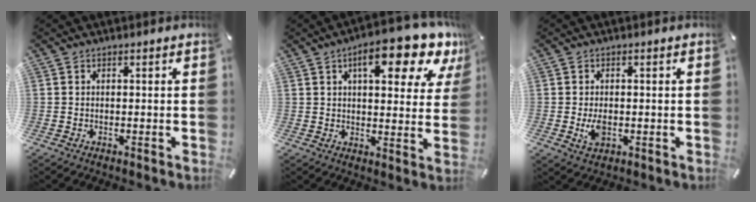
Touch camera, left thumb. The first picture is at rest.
{"total": 14.0, "force": [8.3, 5.0, 10.2], "torque": [-0.135, -0.042, 0.130]}
{"total": 3.9, "force": [-0.4, 2.4, 3.1], "torque": [-0.069, -0.009, -0.012]}